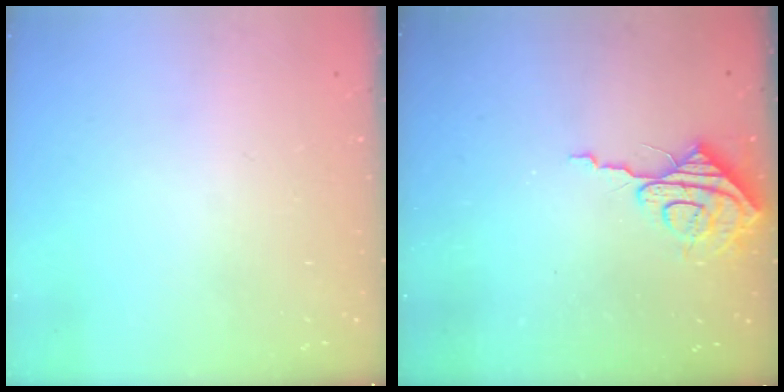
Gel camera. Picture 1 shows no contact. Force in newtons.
{"total": 8.8, "press": 8.7, "slide": 0.8}